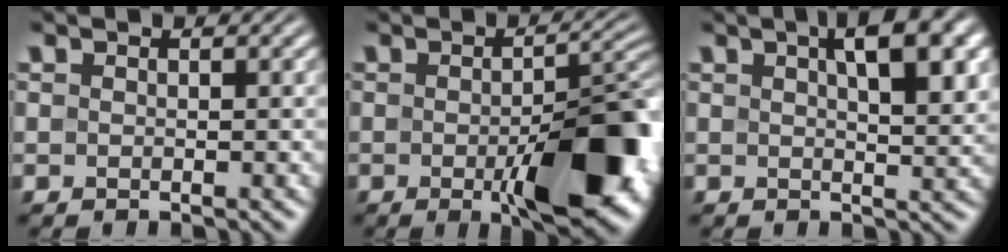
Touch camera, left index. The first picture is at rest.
{"total": 11.0, "force": [-3.1, 4.1, 9.8], "torque": [-0.133, -0.013, -0.042]}
{"total": 6.7, "force": [2.6, 2.1, 5.7], "torque": [-0.074, 0.012, 0.033]}